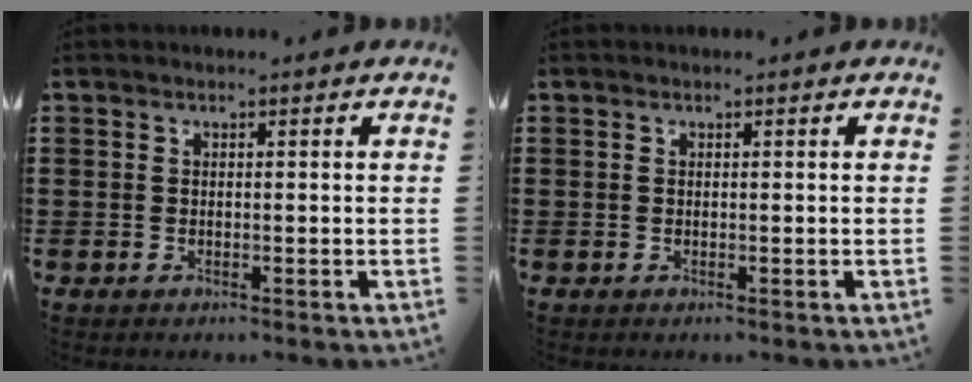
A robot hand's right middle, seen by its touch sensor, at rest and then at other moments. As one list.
[{"total": 0.0}]